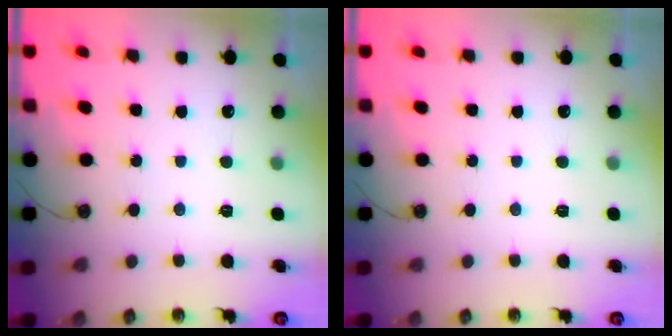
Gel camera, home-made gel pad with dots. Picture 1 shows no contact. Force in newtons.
{"total": 0.0}